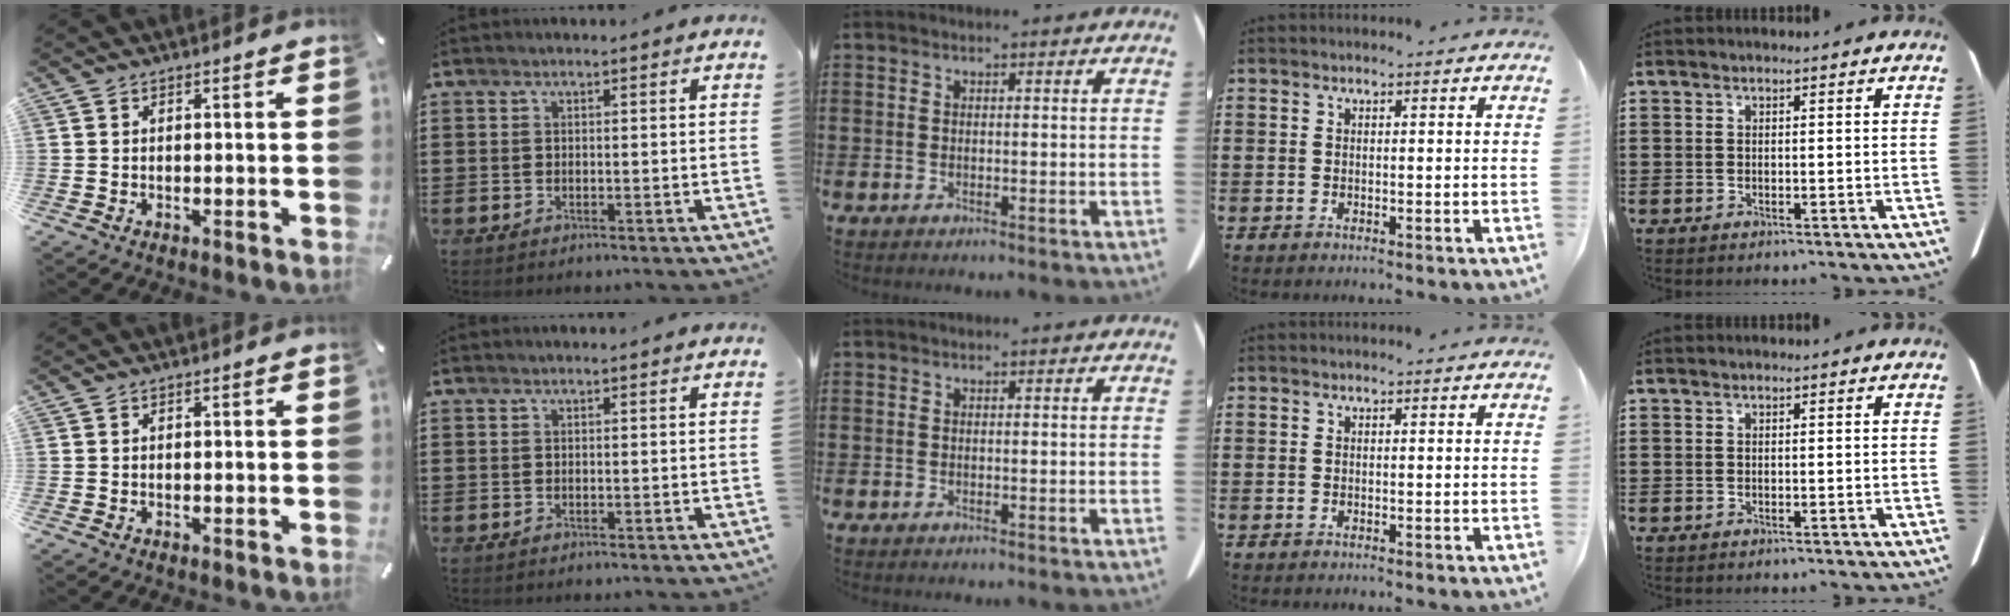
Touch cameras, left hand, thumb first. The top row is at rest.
{}